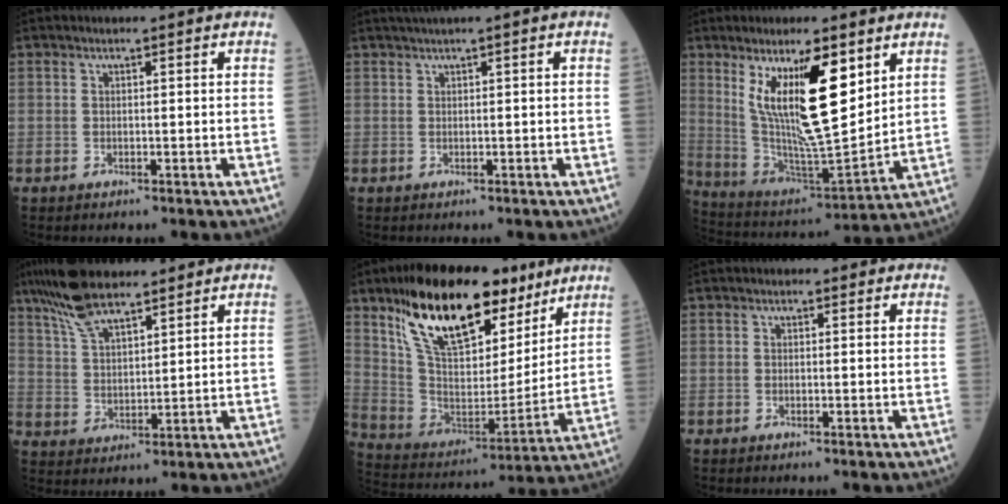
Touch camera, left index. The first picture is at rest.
{"total": 1.7, "force": [1.0, -0.4, 1.3], "torque": [-0.028, 0.009, 0.023]}
{"total": 16.1, "force": [7.0, 3.2, 14.1], "torque": [-0.260, -0.006, 0.134]}
{"total": 9.6, "force": [7.7, 2.4, 5.2], "torque": [-0.109, 0.019, 0.151]}
{"total": 21.9, "force": [14.4, 9.0, 13.9], "torque": [-0.251, 0.014, 0.254]}
{"total": 0.8, "force": [0.4, 0.7, 0.1], "torque": [0.002, 0.000, 0.001]}